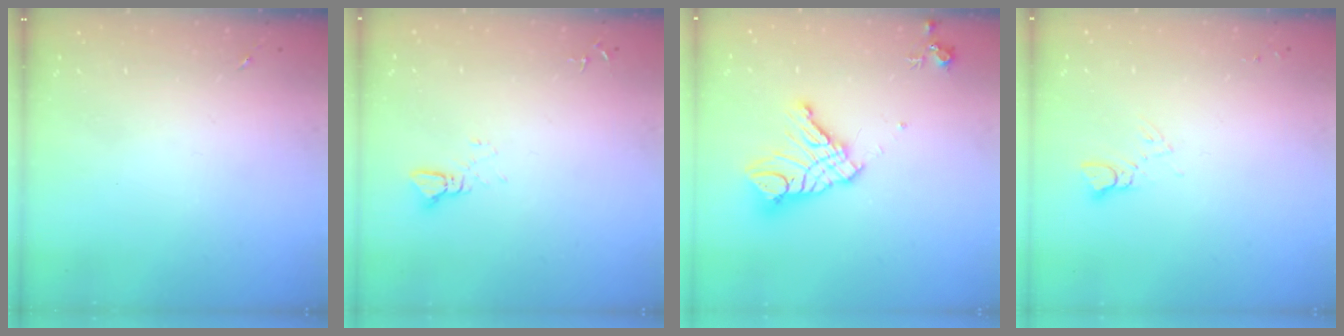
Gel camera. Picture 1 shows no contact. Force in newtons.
{"total": 2.4, "press": 2.4, "slide": 0.1}
{"total": 15.8, "press": 15.7, "slide": 1.7}
{"total": 4.1, "press": 4.1, "slide": 0.4}